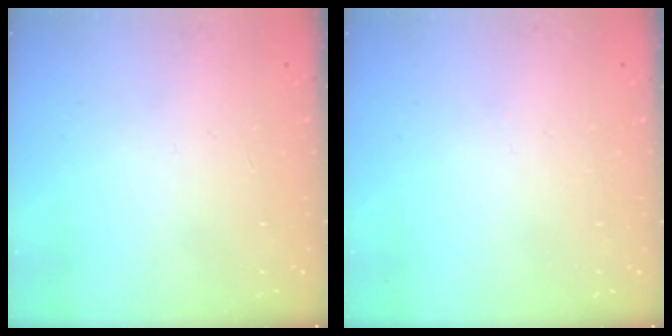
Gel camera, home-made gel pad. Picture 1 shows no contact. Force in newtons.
{"total": 0.0}